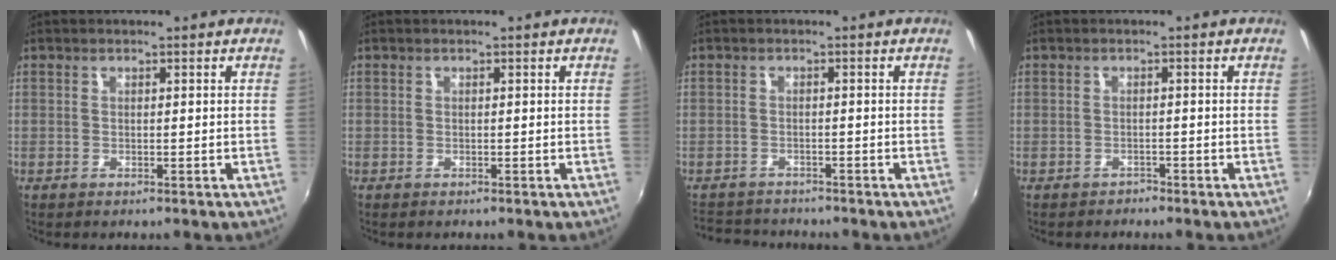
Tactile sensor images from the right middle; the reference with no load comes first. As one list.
[{"total": 0.0}, {"total": 5.8, "force": [-5.2, 2.4, 0.8], "torque": [-0.035, 0.006, -0.089]}, {"total": 1.3, "force": [-1.3, 0.4, 0.0], "torque": [-0.003, -0.003, -0.020]}]